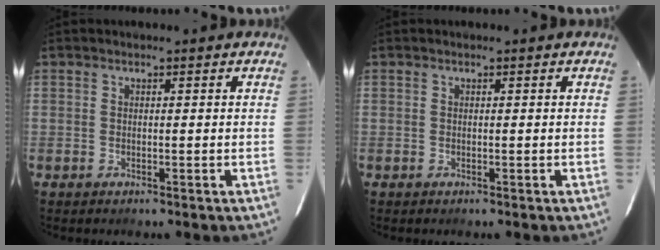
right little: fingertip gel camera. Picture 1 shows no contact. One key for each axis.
{"total": 0.0}